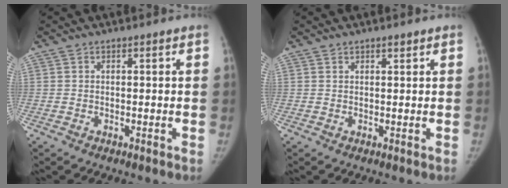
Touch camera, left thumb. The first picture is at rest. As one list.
[{"total": 1.0, "force": [0.8, 0.3, 0.5], "torque": [-0.002, -0.004, 0.012]}]